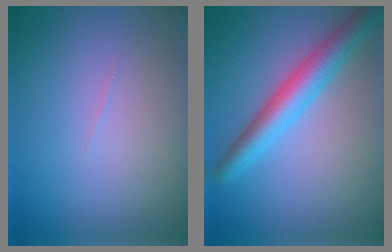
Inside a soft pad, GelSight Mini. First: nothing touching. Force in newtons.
{"total": 4.7, "press": 4.7, "slide": 0.1}